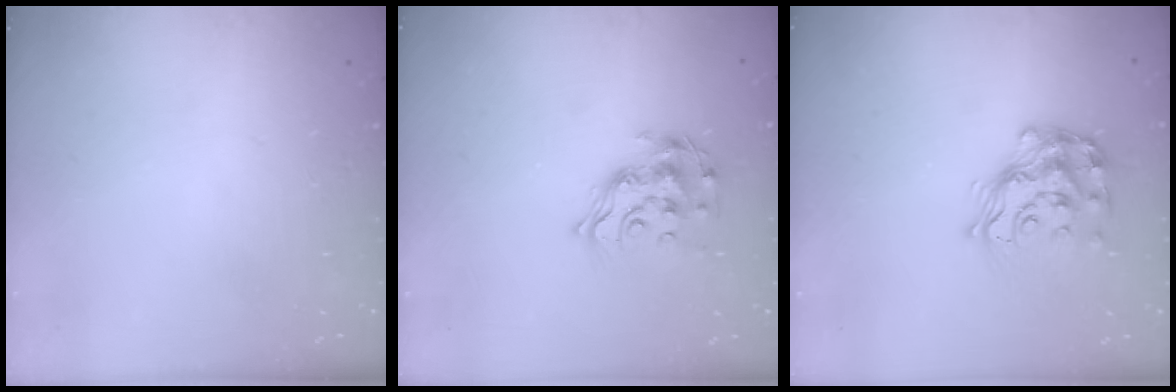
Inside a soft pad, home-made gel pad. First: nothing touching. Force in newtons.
{"total": 12.6, "press": 12.6, "slide": 0.9}
{"total": 15.5, "press": 15.4, "slide": 1.0}